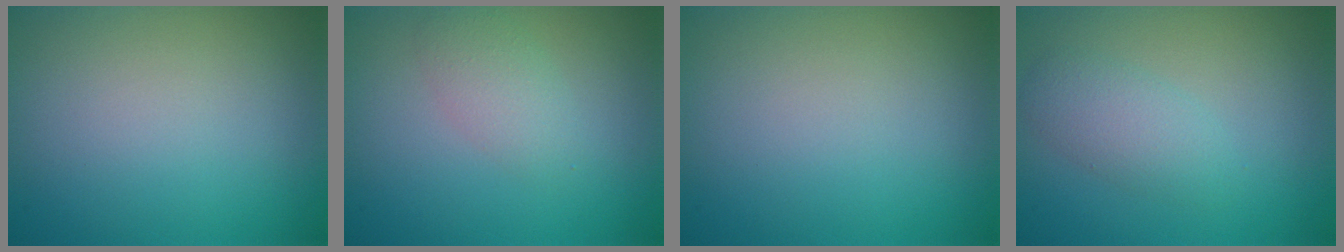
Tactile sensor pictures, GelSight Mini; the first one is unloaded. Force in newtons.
{"total": 2.1, "press": 2.1, "slide": 0.0}
{"total": 0.0}
{"total": 2.5, "press": 2.5, "slide": 0.1}